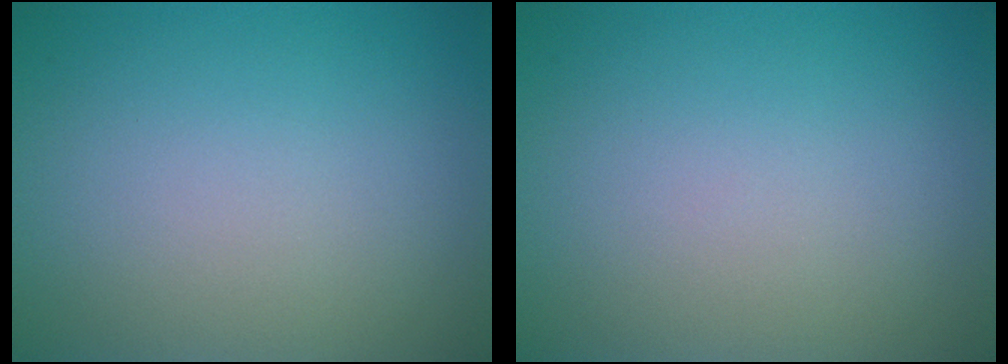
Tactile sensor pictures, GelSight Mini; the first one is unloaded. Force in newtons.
{"total": 0.0}